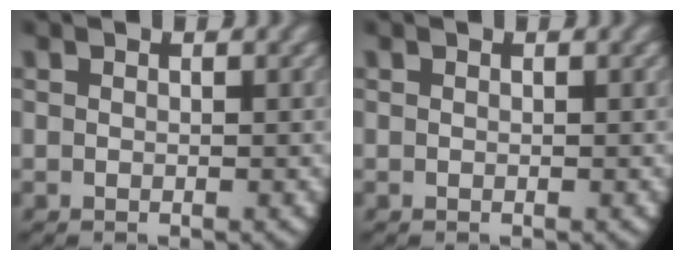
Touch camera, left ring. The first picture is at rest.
{"total": 0.0}